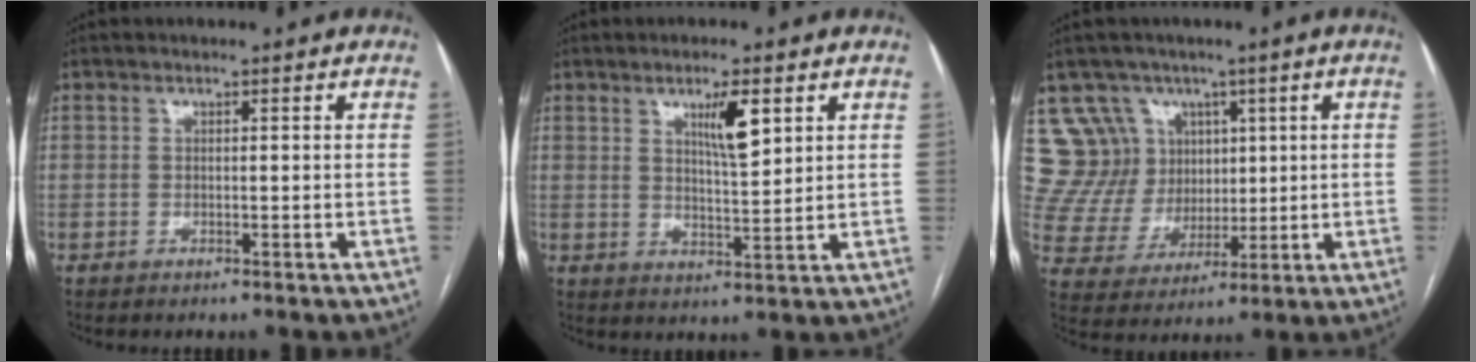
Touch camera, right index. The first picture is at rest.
{"total": 5.6, "force": [2.7, 0.8, 4.9], "torque": [-0.085, -0.003, 0.047]}
{"total": 10.6, "force": [5.5, 9.1, 0.9], "torque": [-0.034, 0.047, 0.115]}